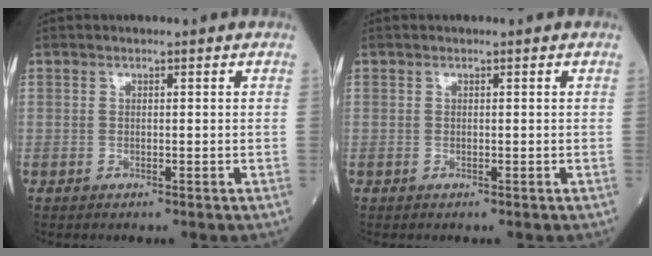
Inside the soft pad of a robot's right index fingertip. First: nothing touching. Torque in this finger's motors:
{"motor_torque": [0.01, 0.00, 0.00, 0.01]}